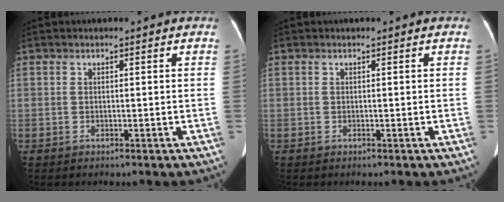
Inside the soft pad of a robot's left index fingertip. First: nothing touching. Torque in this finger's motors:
{"motor_torque": [0.04, -0.01, 0.01, 0.00]}